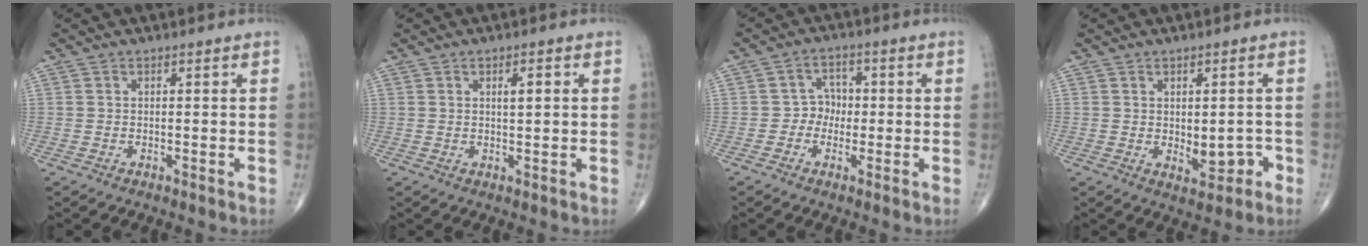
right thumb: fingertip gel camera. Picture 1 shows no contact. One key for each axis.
{"total": 2.5, "fx": 0.7, "fy": 0.7, "fz": 2.3, "tx": -0.035, "ty": -0.001, "tz": 0.010}
{"total": 3.9, "fx": -0.7, "fy": 3.5, "fz": 1.6, "tx": 0.005, "ty": 0.013, "tz": -0.022}
{"total": 5.3, "fx": -1.0, "fy": 3.1, "fz": 4.2, "tx": -0.032, "ty": 0.006, "tz": -0.003}